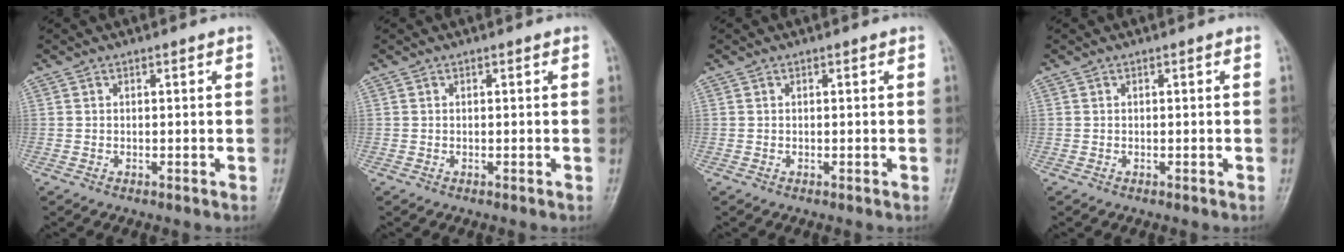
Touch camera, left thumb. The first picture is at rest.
{"total": 0.0}
{"total": 0.0}
{"total": 0.0}